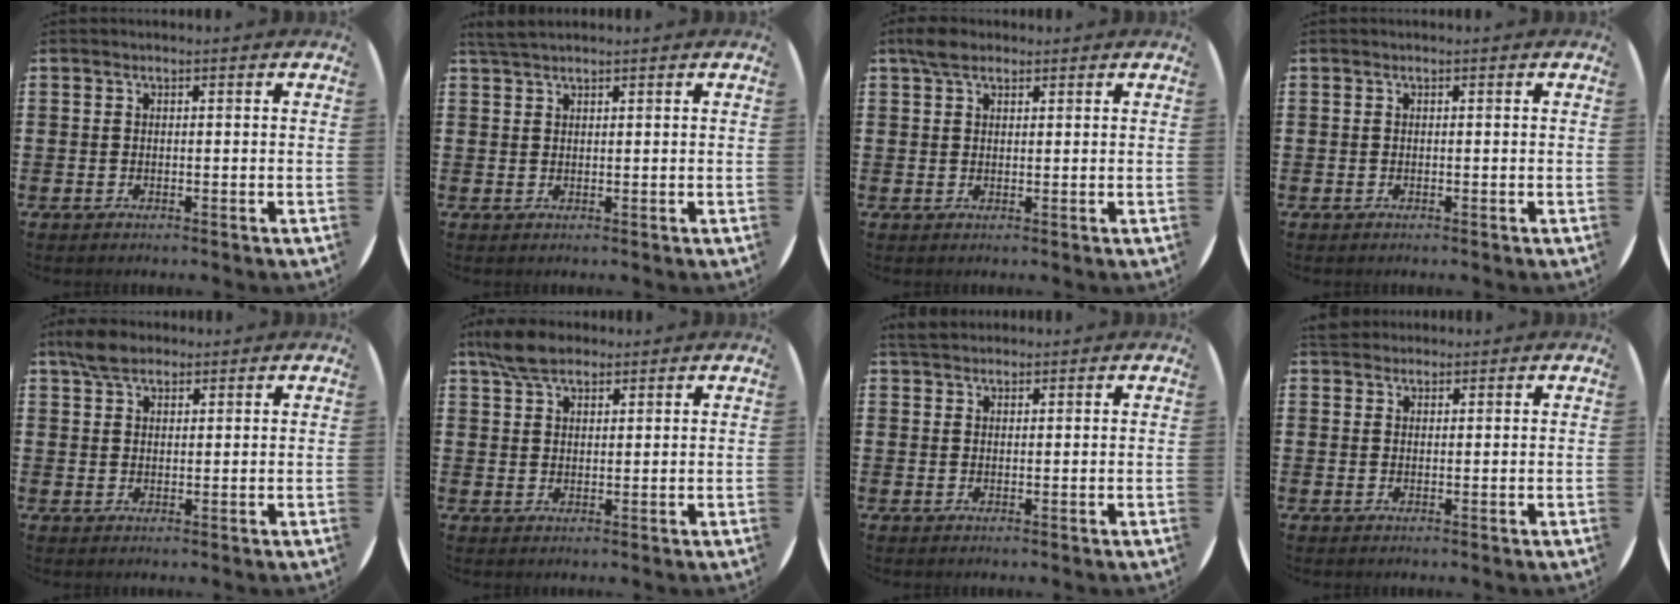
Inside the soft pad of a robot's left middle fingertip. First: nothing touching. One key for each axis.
{"total": 2.0, "fx": 1.8, "fy": 0.2, "fz": 0.8, "tx": -0.019, "ty": 0.003, "tz": 0.034}
{"total": 2.8, "fx": 2.2, "fy": 1.2, "fz": 1.3, "tx": -0.020, "ty": 0.005, "tz": 0.038}
{"total": 0.0}
{"total": 3.8, "fx": 3.0, "fy": 1.6, "fz": 1.5, "tx": -0.028, "ty": 0.006, "tz": 0.055}
{"total": 5.4, "fx": 4.3, "fy": 2.2, "fz": 2.2, "tx": -0.047, "ty": -0.001, "tz": 0.081}
{"total": 2.1, "fx": 1.9, "fy": 0.7, "fz": 0.5, "tx": -0.006, "ty": 0.003, "tz": 0.036}
{"total": 2.0, "fx": 1.8, "fy": 0.8, "fz": 0.3, "tx": -0.001, "ty": 0.003, "tz": 0.035}